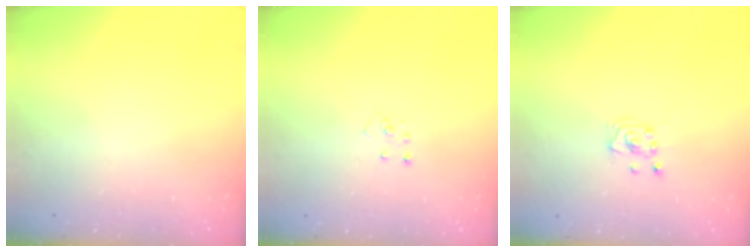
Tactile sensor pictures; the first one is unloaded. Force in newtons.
{"total": 3.4, "press": 3.4, "slide": 0.1}
{"total": 2.0, "press": 2.0, "slide": 0.2}